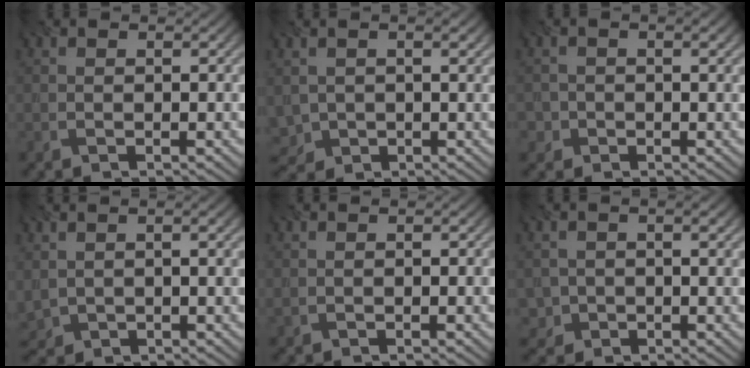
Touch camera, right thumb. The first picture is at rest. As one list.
[{"total": 3.4, "force": [0.9, 2.8, 1.7], "torque": [-0.051, -0.009, 0.018]}, {"total": 2.1, "force": [-0.2, 2.0, 0.6], "torque": [-0.006, -0.003, -0.007]}, {"total": 4.0, "force": [1.4, 2.3, 3.0], "torque": [-0.077, -0.004, 0.033]}, {"total": 0.5, "force": [0.4, 0.3, 0.2], "torque": [-0.006, -0.002, 0.010]}, {"total": 2.4, "force": [0.2, 2.4, 0.6], "torque": [-0.016, -0.009, 0.002]}]